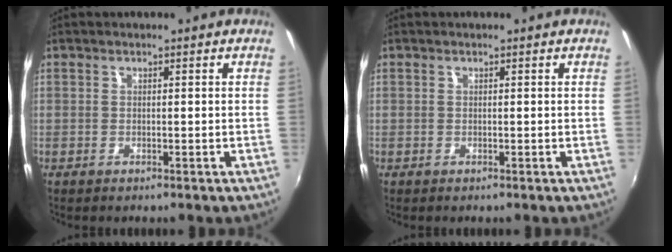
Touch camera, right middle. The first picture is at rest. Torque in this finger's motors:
{"motor_torque": [0.00, 0.00, 0.00, 0.00]}